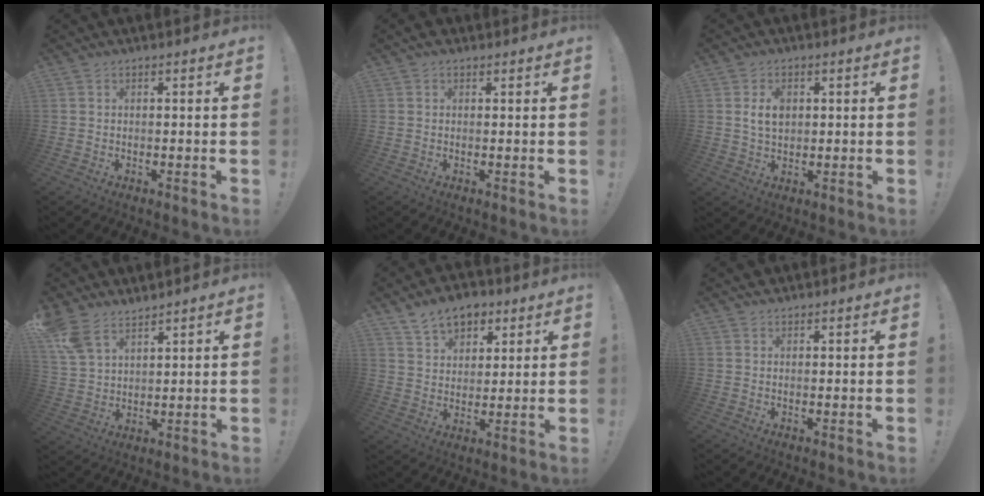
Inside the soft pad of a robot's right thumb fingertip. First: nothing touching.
{"total": 1.3, "force": [1.0, 0.7, 0.5], "torque": [-0.004, 0.000, 0.017]}
{"total": 5.3, "force": [1.0, 3.5, 3.8], "torque": [-0.054, 0.002, 0.016]}
{"total": 8.6, "force": [6.9, 4.1, 3.2], "torque": [-0.071, -0.035, 0.139]}
{"total": 9.9, "force": [6.7, 6.3, 3.7], "torque": [-0.060, -0.032, 0.129]}
{"total": 1.2, "force": [1.2, 0.2, 0.1], "torque": [0.014, -0.007, 0.020]}